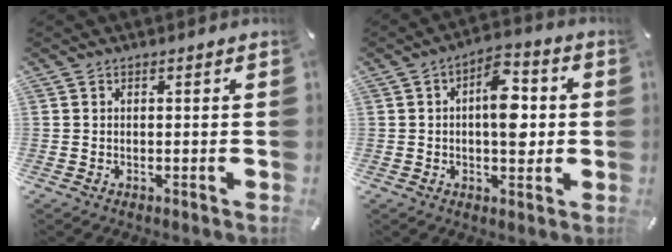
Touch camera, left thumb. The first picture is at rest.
{"total": 10.5, "force": [0.6, 5.7, 8.8], "torque": [-0.108, 0.001, 0.007]}